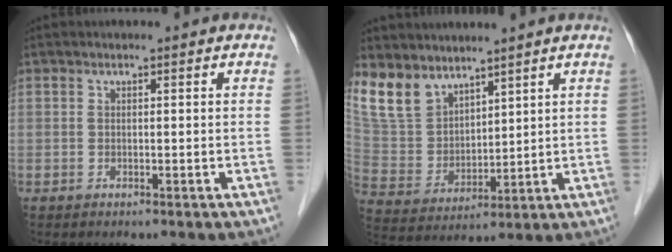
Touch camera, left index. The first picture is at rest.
{"total": 11.1, "force": [8.9, 5.9, 3.1], "torque": [-0.074, 0.003, 0.198]}